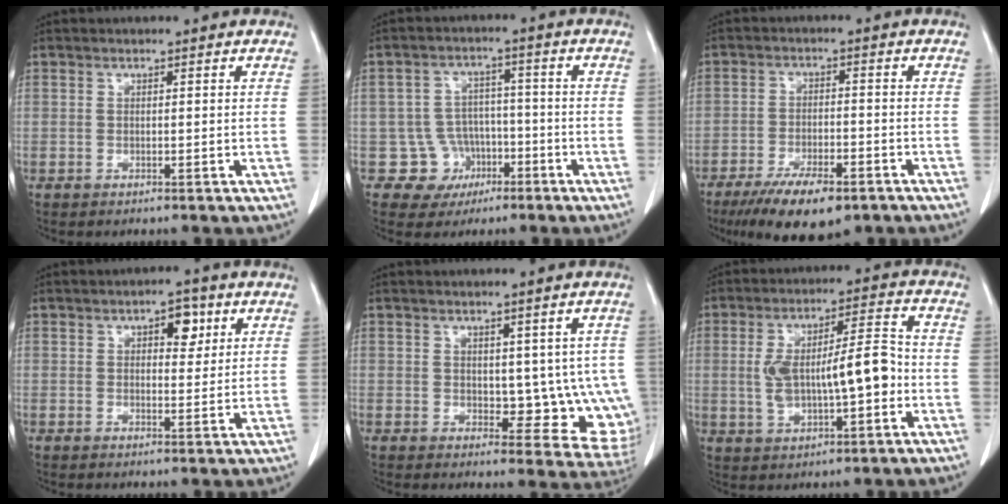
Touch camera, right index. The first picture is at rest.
{"total": 6.6, "force": [-2.6, 6.1, 0.0], "torque": [0.013, 0.016, -0.035]}
{"total": 9.9, "force": [-7.1, 3.9, 5.8], "torque": [-0.089, -0.008, -0.109]}
{"total": 4.1, "force": [1.8, 2.0, 3.0], "torque": [-0.038, 0.006, 0.024]}
{"total": 9.0, "force": [0.5, 5.0, 7.5], "torque": [-0.065, -0.002, 0.016]}
{"total": 11.0, "force": [-1.1, 3.1, 10.5], "torque": [-0.192, 0.023, -0.011]}